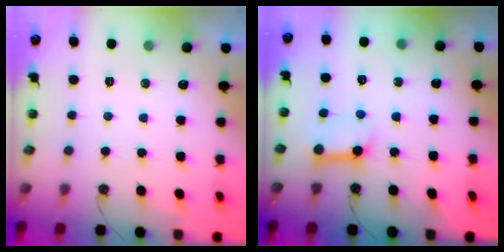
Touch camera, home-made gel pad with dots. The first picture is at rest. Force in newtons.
{"total": 9.6, "press": 9.5, "slide": 1.1}